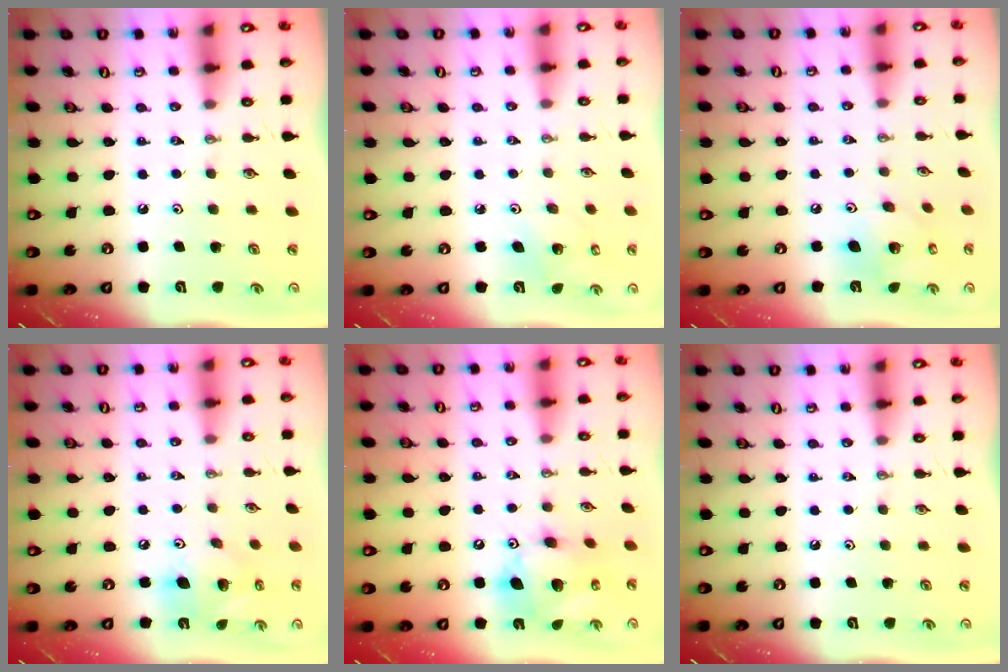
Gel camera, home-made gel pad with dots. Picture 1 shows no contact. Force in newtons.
{"total": 3.6, "press": 3.6, "slide": 0.3}
{"total": 11.6, "press": 11.3, "slide": 2.5}
{"total": 12.4, "press": 12.2, "slide": 2.2}
{"total": 13.4, "press": 13.4, "slide": 0.6}
{"total": 0.0}